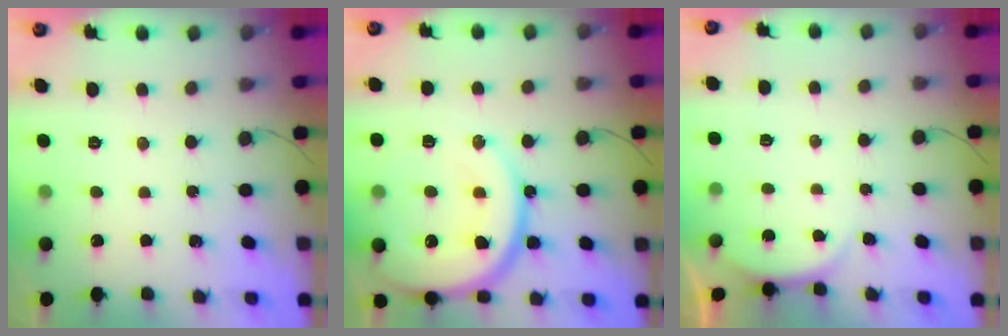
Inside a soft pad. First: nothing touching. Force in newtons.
{"total": 20.7, "press": 20.6, "slide": 2.5}
{"total": 2.3, "press": 2.3, "slide": 0.5}